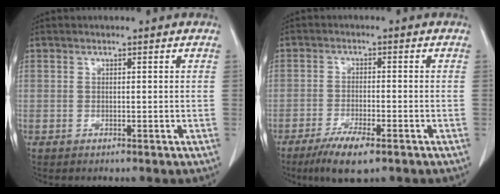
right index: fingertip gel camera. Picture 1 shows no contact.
{"total": 6.6, "force": [-4.4, 1.1, 4.8], "torque": [-0.091, -0.013, -0.073]}